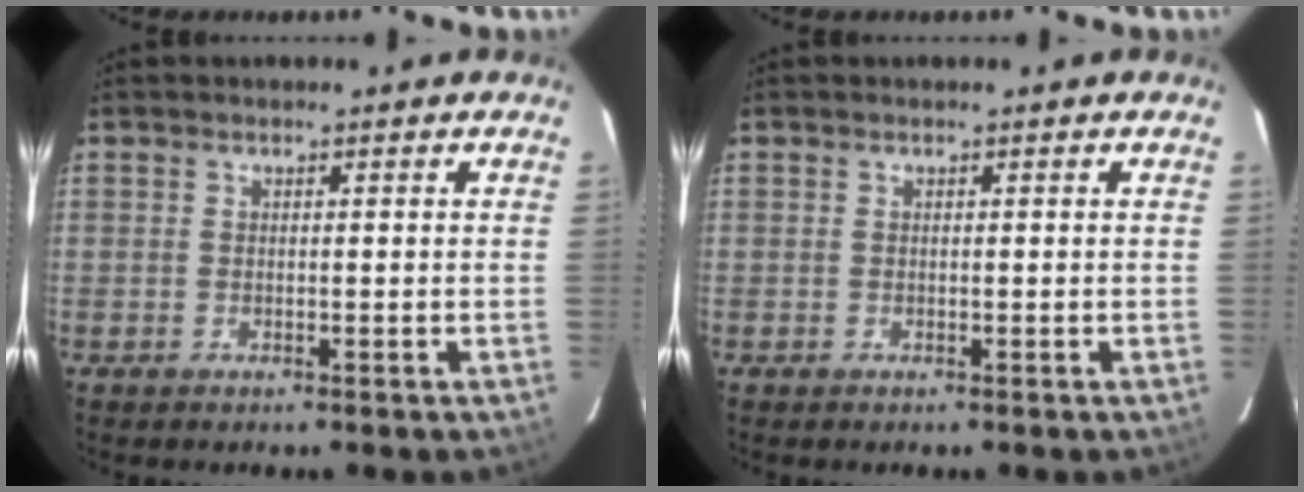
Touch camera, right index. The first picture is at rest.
{"total": 0.0}